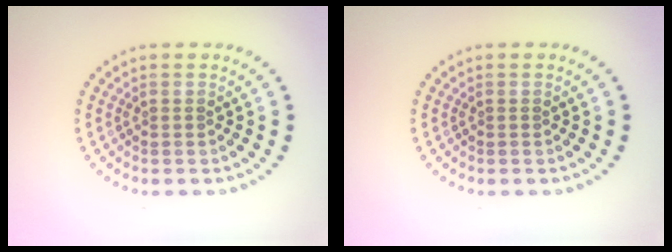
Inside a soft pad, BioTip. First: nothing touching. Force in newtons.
{"total": 0.0}